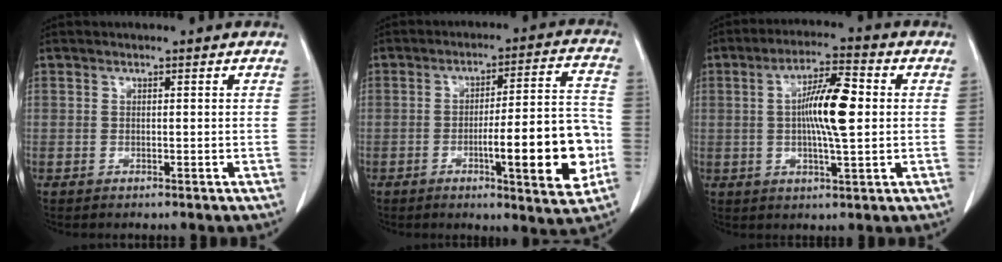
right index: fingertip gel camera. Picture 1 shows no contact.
{"total": 15.2, "force": [-4.2, 2.1, 14.5], "torque": [-0.200, 0.010, -0.057]}
{"total": 9.6, "force": [0.7, 1.4, 9.5], "torque": [-0.170, 0.007, 0.009]}